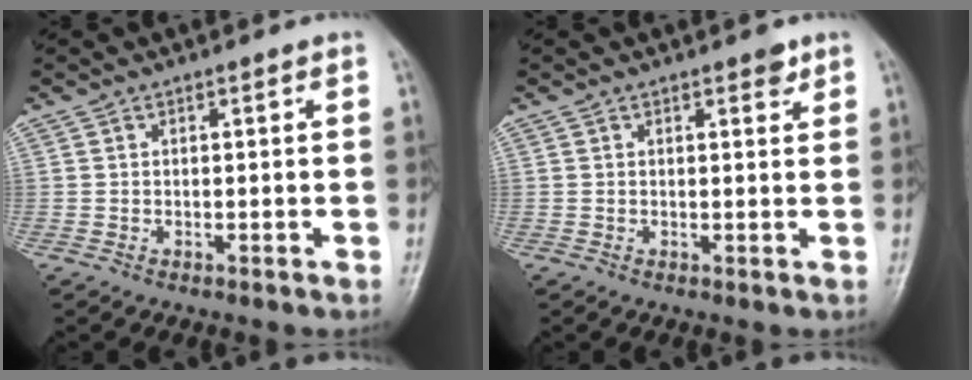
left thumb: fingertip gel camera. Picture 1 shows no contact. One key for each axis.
{"total": 1.7, "fx": 1.1, "fy": 0.8, "fz": 1.0, "tx": -0.003, "ty": -0.004, "tz": 0.011}